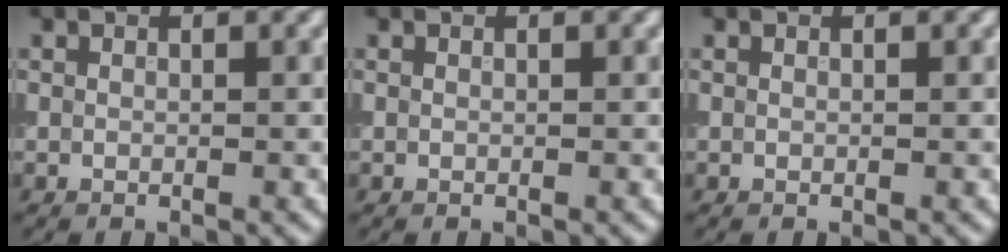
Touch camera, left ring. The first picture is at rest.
{"total": 0.0}
{"total": 0.0}